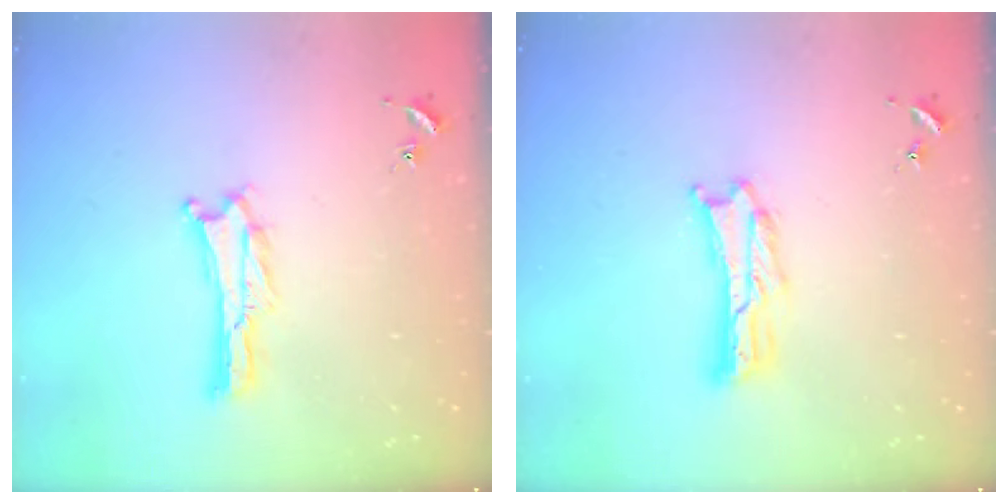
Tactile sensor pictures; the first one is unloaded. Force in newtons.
{"total": 3.4, "press": 3.4, "slide": 0.4}